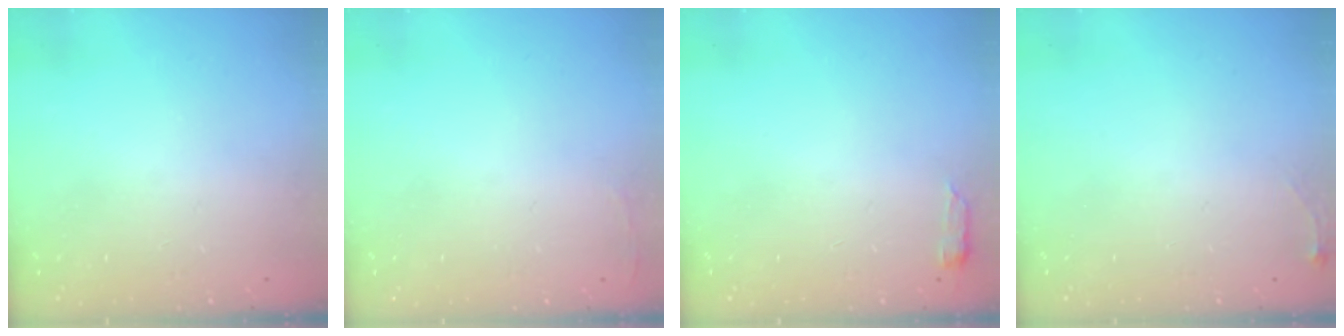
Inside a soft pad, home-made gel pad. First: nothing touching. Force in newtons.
{"total": 2.5, "press": 2.4, "slide": 0.9}
{"total": 2.9, "press": 2.8, "slide": 0.6}
{"total": 4.0, "press": 3.9, "slide": 0.6}